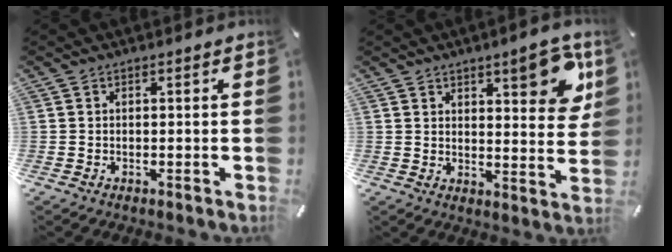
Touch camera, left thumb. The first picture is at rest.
{"total": 9.8, "force": [6.1, 3.9, 6.5], "torque": [-0.065, -0.038, 0.099]}